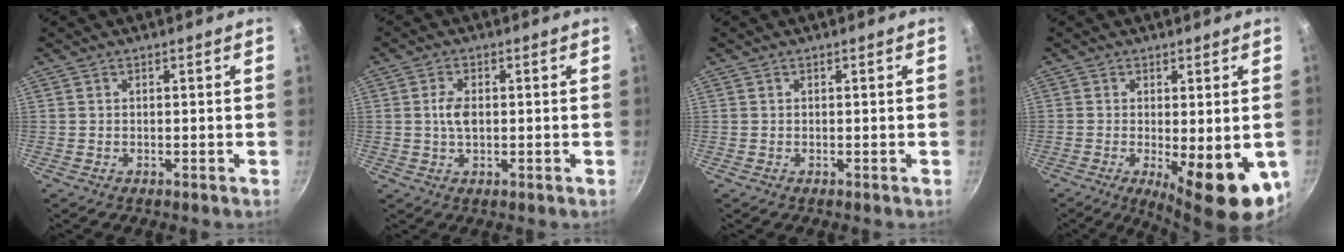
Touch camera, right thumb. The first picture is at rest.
{"total": 3.8, "force": [0.1, 2.2, 3.1], "torque": [-0.051, 0.005, -0.001]}
{"total": 0.0}
{"total": 12.9, "force": [-3.3, 4.3, 11.7], "torque": [-0.141, -0.013, -0.032]}